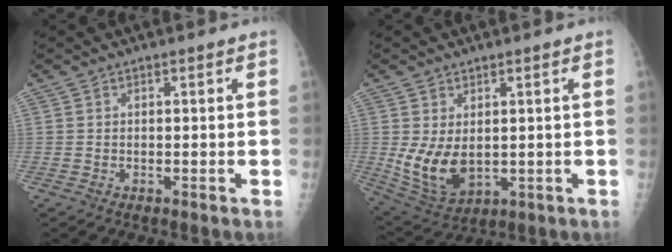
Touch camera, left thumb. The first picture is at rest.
{"total": 9.0, "force": [0.1, 5.8, 6.8], "torque": [-0.118, -0.018, 0.023]}